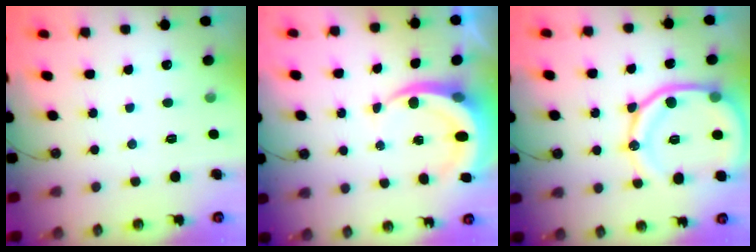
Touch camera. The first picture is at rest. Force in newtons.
{"total": 7.2, "press": 7.2, "slide": 0.9}
{"total": 17.7, "press": 17.6, "slide": 2.0}